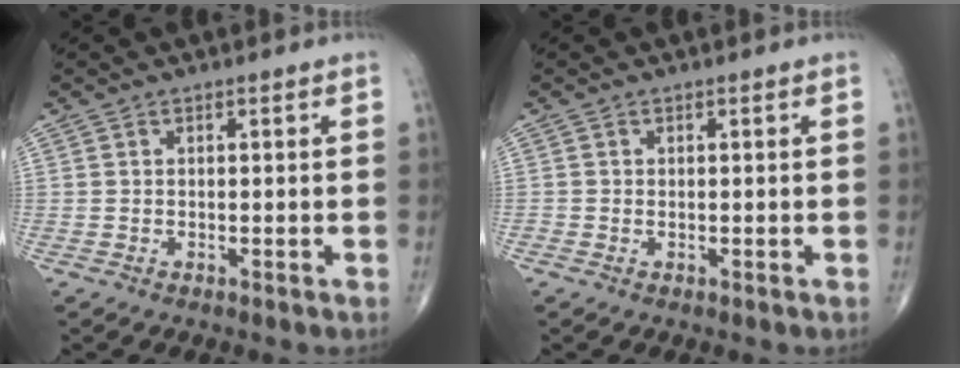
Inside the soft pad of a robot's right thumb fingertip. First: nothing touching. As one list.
[{"total": 0.0}]